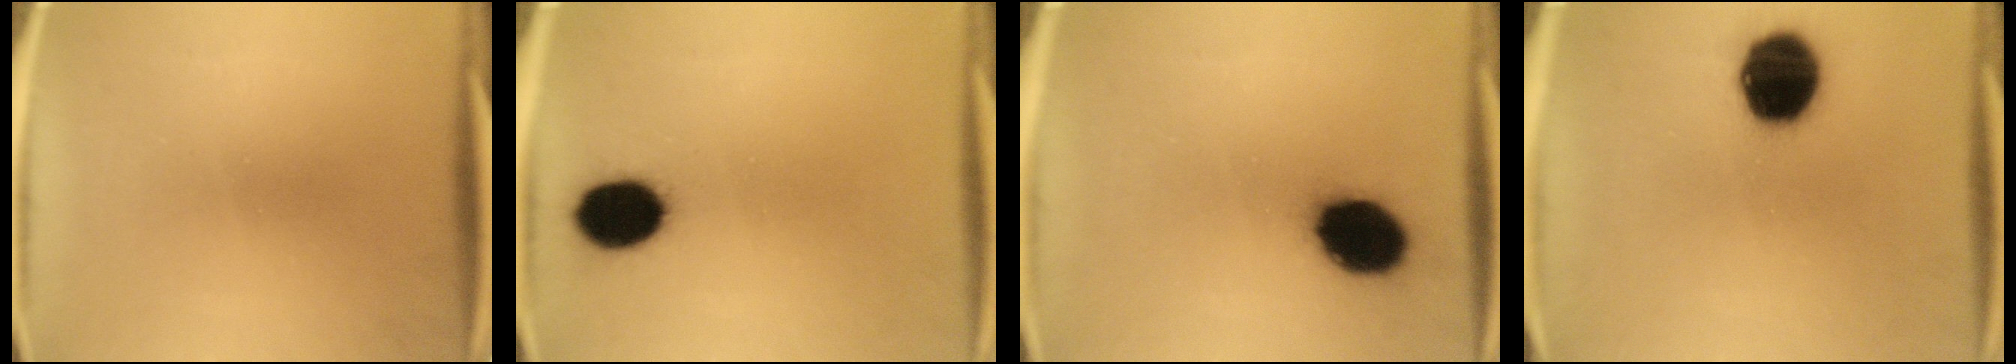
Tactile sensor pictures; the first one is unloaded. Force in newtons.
{"total": 10.8}
{"total": 14.2}
{"total": 17.2}